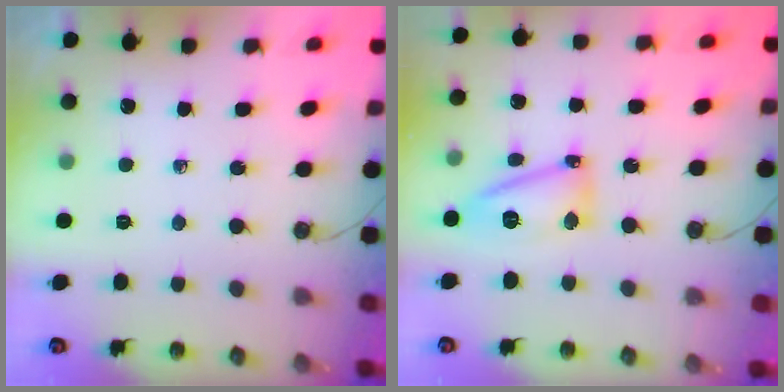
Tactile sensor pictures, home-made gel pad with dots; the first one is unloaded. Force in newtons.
{"total": 11.8, "press": 11.7, "slide": 0.9}